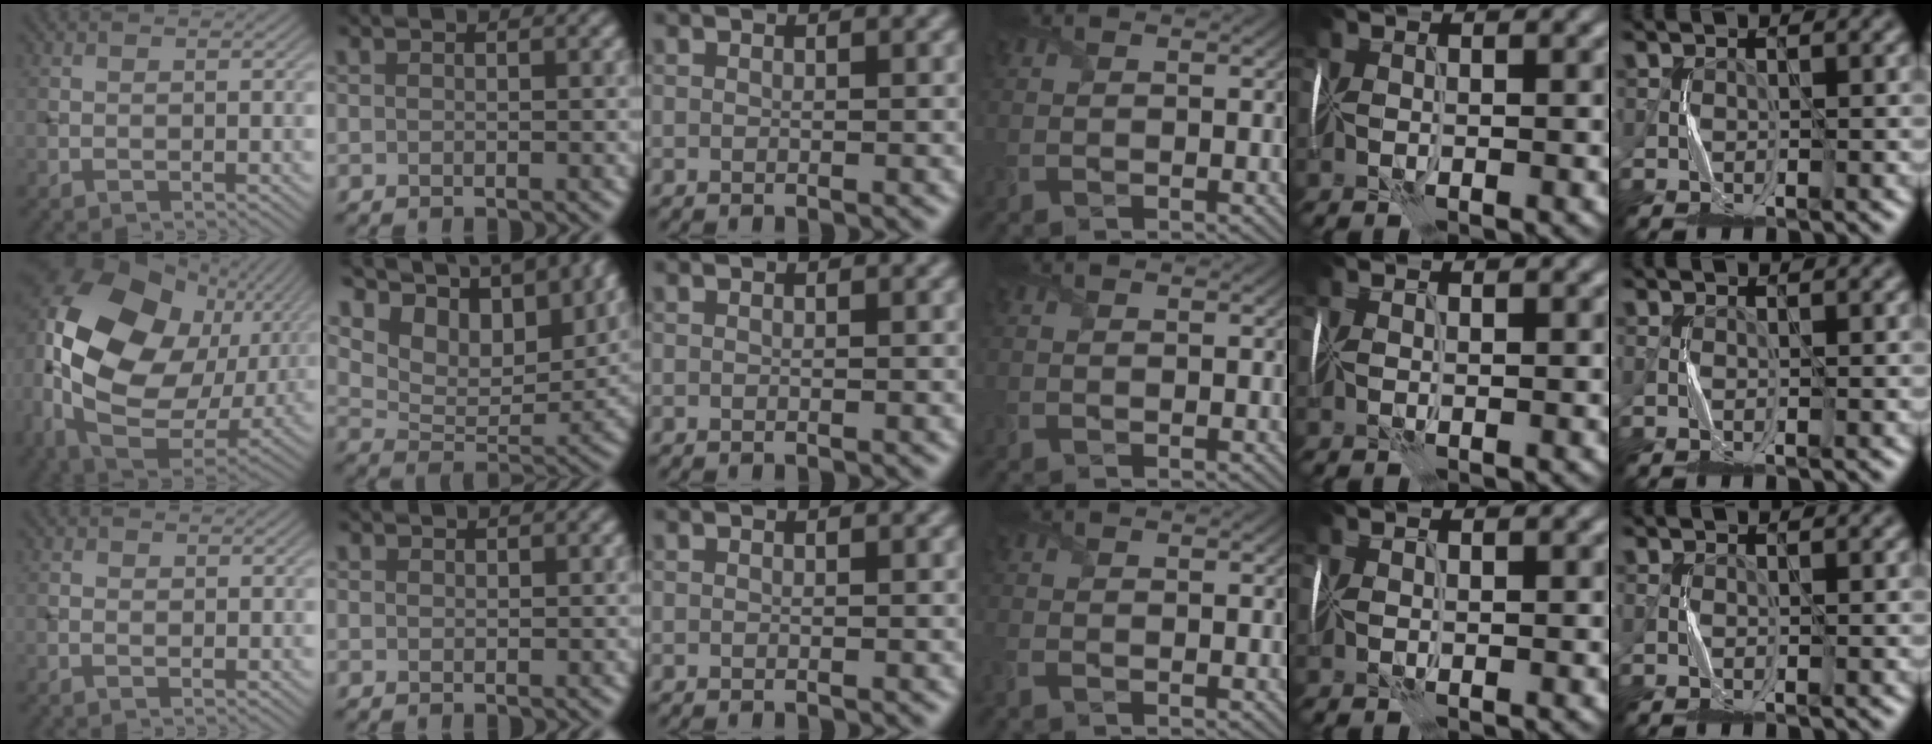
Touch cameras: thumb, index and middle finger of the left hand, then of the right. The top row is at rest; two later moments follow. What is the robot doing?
{"motion": "fold", "object": "memory foam"}